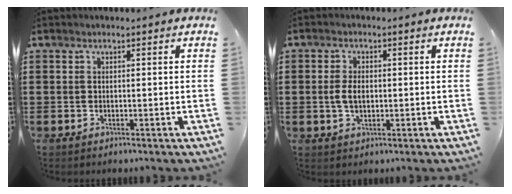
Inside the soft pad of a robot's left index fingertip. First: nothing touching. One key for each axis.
{"total": 3.4, "fx": -0.1, "fy": 1.8, "fz": 2.8, "tx": -0.071, "ty": -0.001, "tz": -0.007}